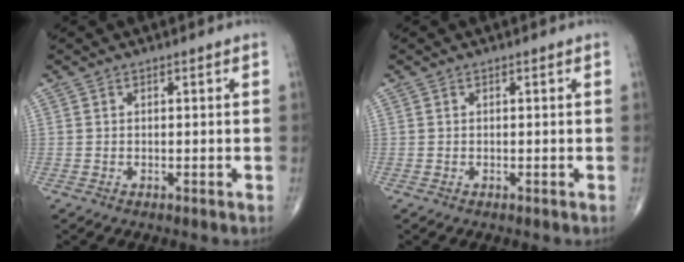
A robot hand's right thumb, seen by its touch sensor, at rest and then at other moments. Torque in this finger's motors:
{"motor_torque": [0.00, -0.01, 0.12, 0.12, 0.03]}